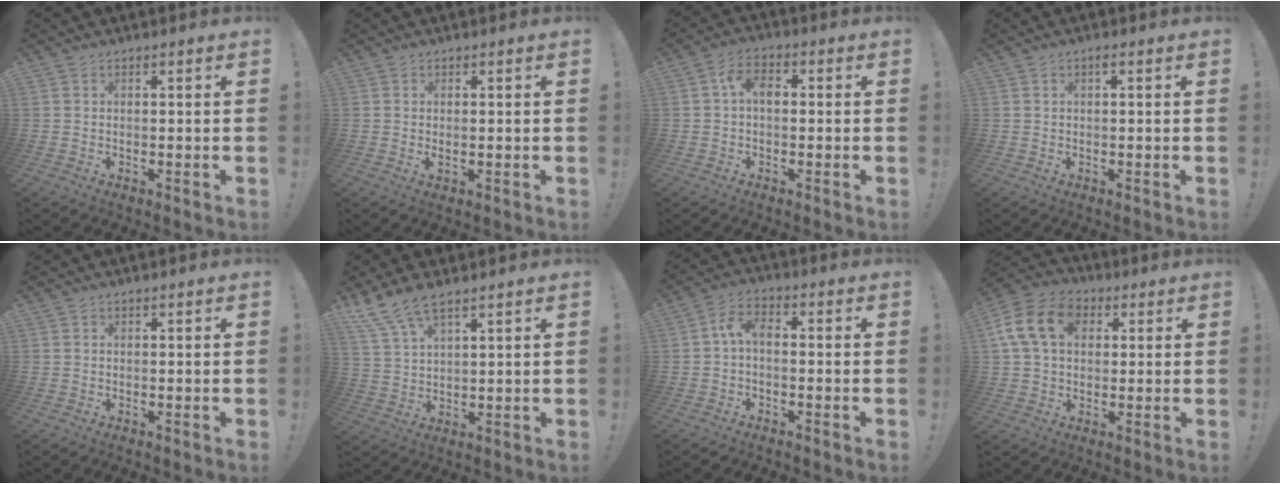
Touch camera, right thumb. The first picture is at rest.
{"total": 1.1, "force": [0.7, 0.2, 0.9], "torque": [-0.002, -0.007, 0.009]}
{"total": 5.7, "force": [0.6, 3.4, 4.6], "torque": [-0.092, 0.009, 0.011]}
{"total": 0.9, "force": [0.4, 0.3, 0.7], "torque": [-0.011, -0.001, 0.006]}
{"total": 0.0}
{"total": 7.8, "force": [6.1, 2.0, 4.4], "torque": [-0.100, -0.023, 0.118]}
{"total": 5.8, "force": [-0.4, 3.1, 4.9], "torque": [-0.103, 0.009, -0.010]}
{"total": 14.8, "force": [3.8, 11.0, 9.2], "torque": [-0.161, 0.006, 0.076]}